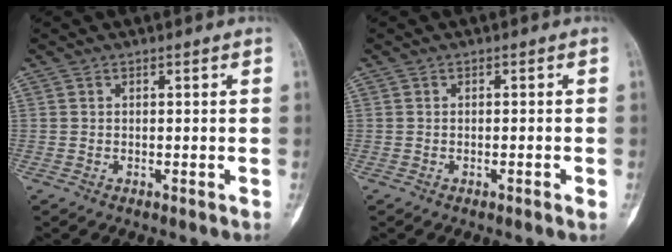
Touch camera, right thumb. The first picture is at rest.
{"total": 1.2, "force": [-0.5, 0.0, 1.1], "torque": [-0.020, 0.001, -0.006]}